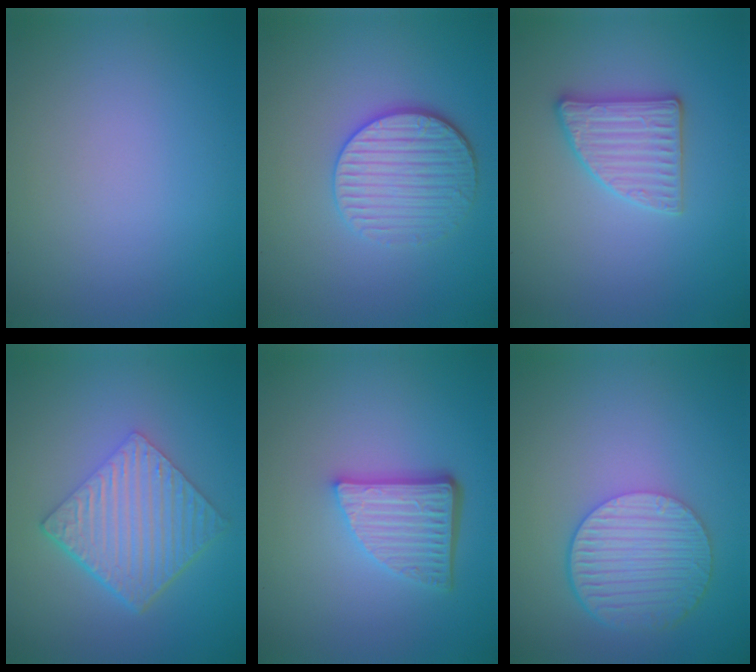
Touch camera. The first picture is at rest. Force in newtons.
{"total": 4.0, "press": 3.4, "slide": 2.0}
{"total": 2.9, "press": 2.8, "slide": 0.5}
{"total": 6.4, "press": 4.3, "slide": 4.7}
{"total": 5.1, "press": 3.6, "slide": 3.7}
{"total": 6.1, "press": 4.5, "slide": 4.1}